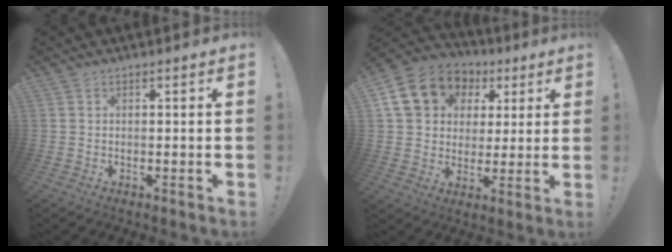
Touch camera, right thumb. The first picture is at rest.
{"total": 16.7, "force": [6.3, 13.5, 7.4], "torque": [-0.104, -0.021, 0.135]}